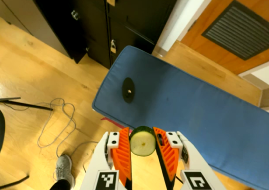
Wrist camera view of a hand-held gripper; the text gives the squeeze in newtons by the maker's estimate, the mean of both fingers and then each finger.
{"total": 9.5, "left": 9.3, "right": 9.8}